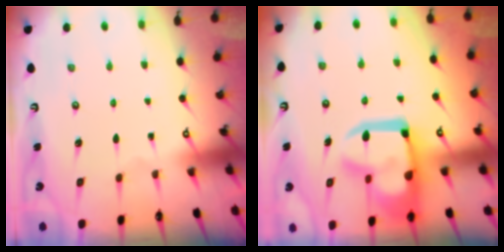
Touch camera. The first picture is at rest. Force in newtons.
{"total": 19.5, "press": 19.4, "slide": 1.7}